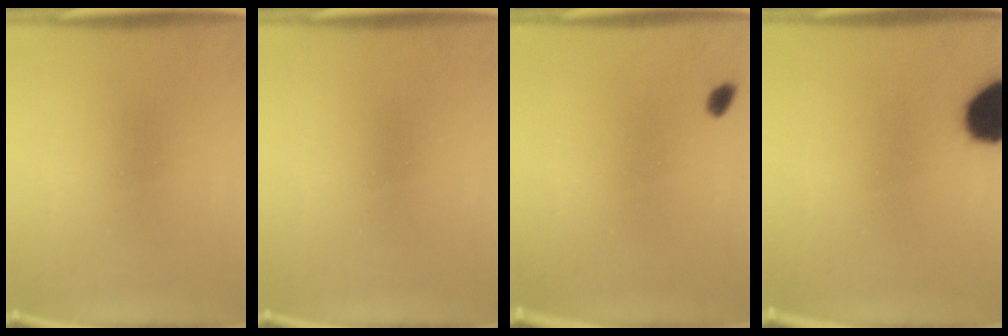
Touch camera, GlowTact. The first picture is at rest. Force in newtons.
{"total": 0.0}
{"total": 1.3}
{"total": 15.1}